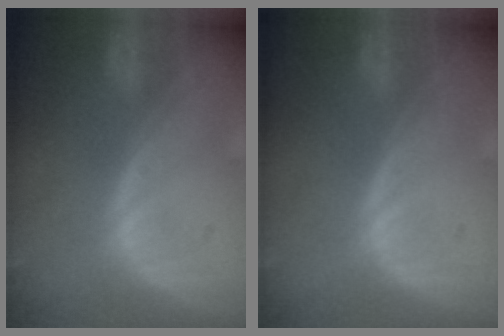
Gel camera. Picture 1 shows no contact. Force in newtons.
{"total": 0.0}